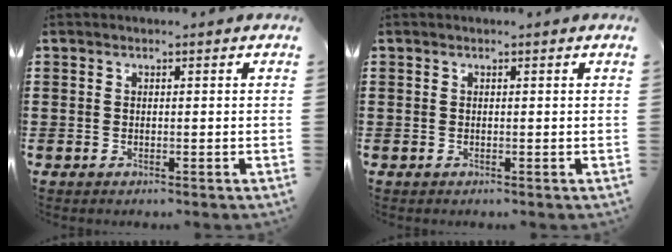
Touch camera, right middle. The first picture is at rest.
{"total": 0.0}